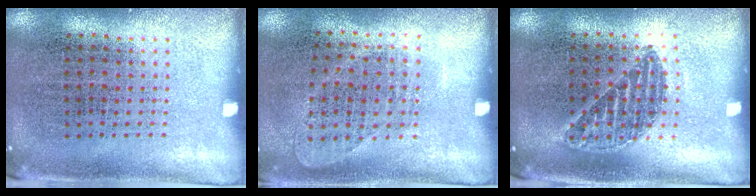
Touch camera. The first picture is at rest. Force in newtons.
{"total": 0.9, "press": 0.8, "slide": 0.4}
{"total": 1.1, "press": 1.0, "slide": 0.4}